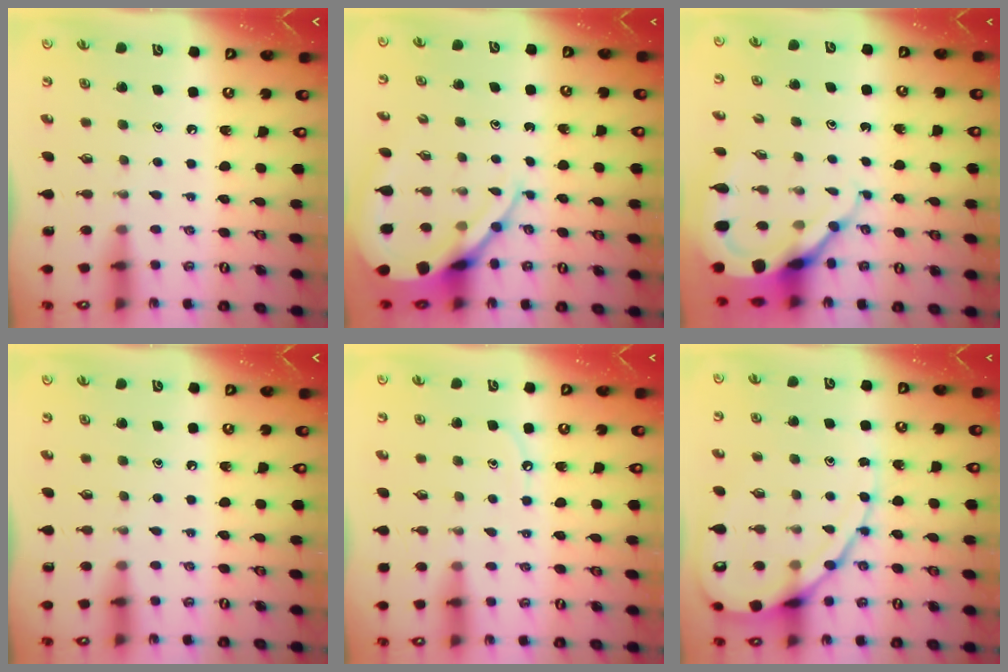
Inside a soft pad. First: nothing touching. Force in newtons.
{"total": 10.4, "press": 10.4, "slide": 0.7}
{"total": 9.9, "press": 9.8, "slide": 1.0}
{"total": 0.0}
{"total": 7.0, "press": 7.0, "slide": 0.7}
{"total": 13.0, "press": 13.0, "slide": 1.3}